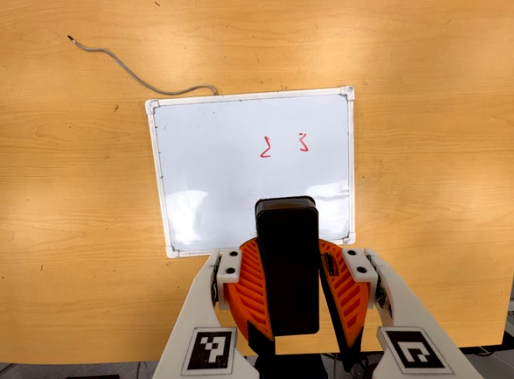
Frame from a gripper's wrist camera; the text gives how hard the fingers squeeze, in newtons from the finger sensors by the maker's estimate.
{"total": 9.7, "left": 9.4, "right": 9.9}